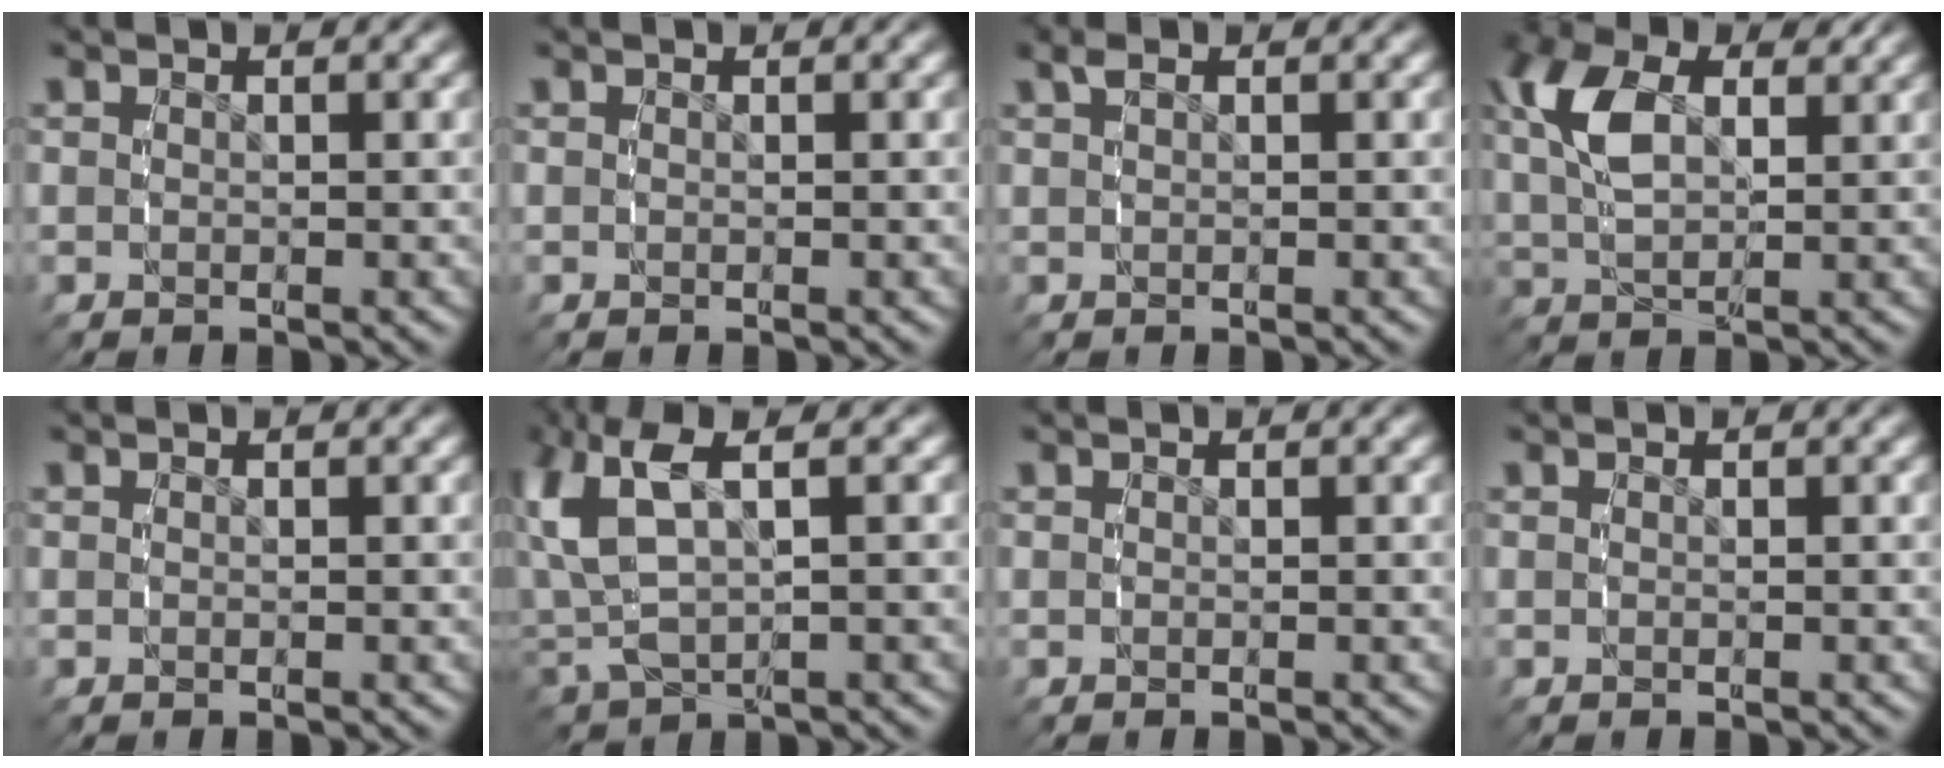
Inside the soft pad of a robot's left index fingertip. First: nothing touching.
{"total": 0.0}
{"total": 1.0, "force": [0.7, -0.1, 0.7], "torque": [-0.015, 0.004, 0.017]}
{"total": 5.5, "force": [1.9, 3.0, 4.2], "torque": [-0.093, -0.001, 0.038]}
{"total": 0.0}
{"total": 8.5, "force": [1.9, 5.4, 6.3], "torque": [-0.156, -0.001, 0.039]}
{"total": 0.0}
{"total": 0.0}